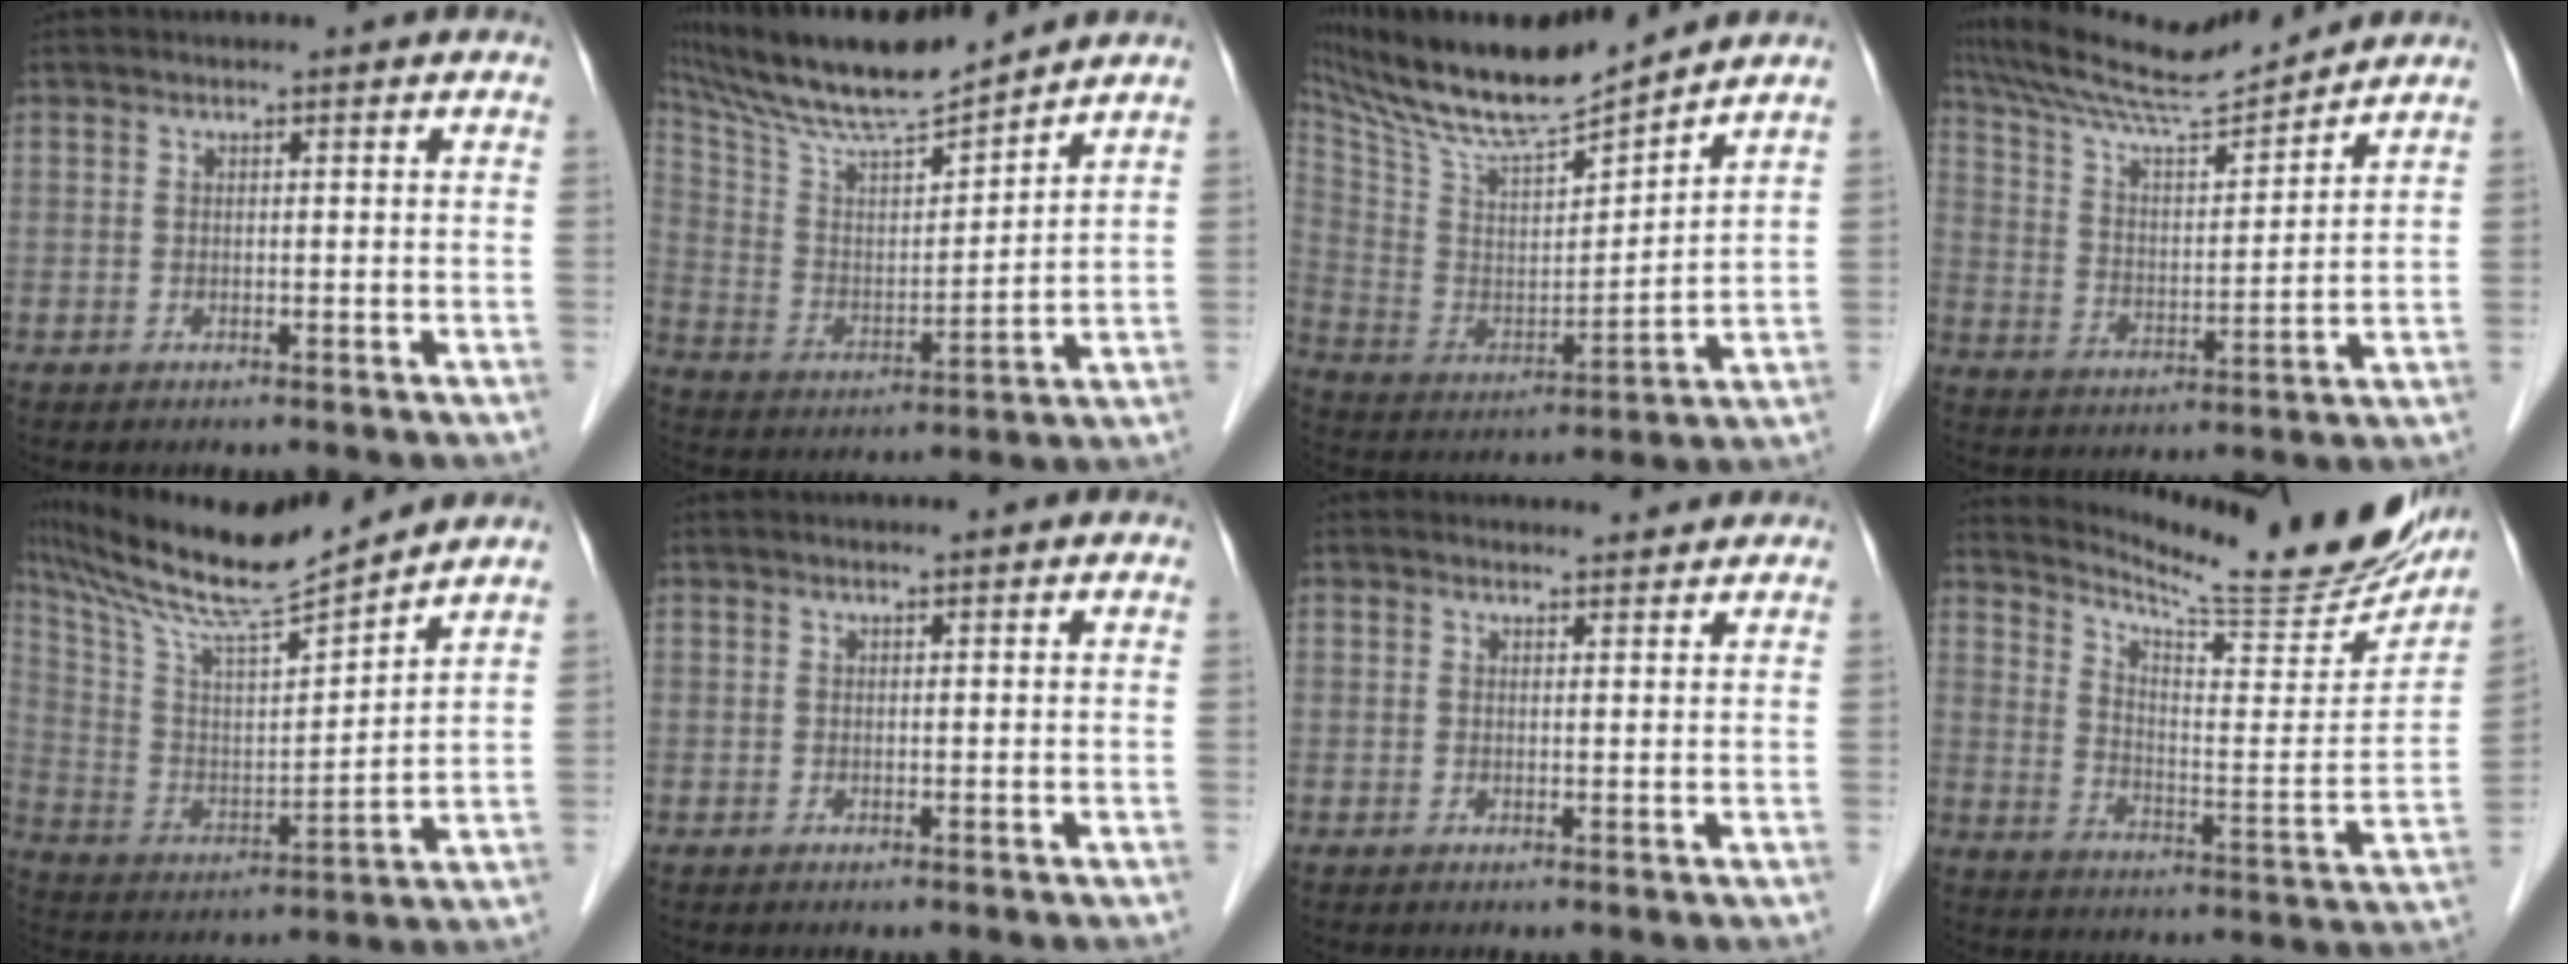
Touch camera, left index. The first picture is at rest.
{"total": 15.2, "force": [13.6, 0.6, 6.7], "torque": [-0.131, 0.008, 0.252]}
{"total": 16.7, "force": [15.2, 0.9, 6.8], "torque": [-0.141, -0.006, 0.285]}
{"total": 13.0, "force": [12.5, 0.0, 3.7], "torque": [-0.078, 0.002, 0.223]}
{"total": 14.9, "force": [13.8, -0.8, 5.5], "torque": [-0.120, -0.003, 0.254]}
{"total": 0.6, "force": [0.6, -0.1, 0.1], "torque": [-0.007, 0.006, 0.013]}
{"total": 2.8, "force": [2.8, 0.6, 0.0], "torque": [-0.006, 0.005, 0.034]}
{"total": 21.2, "force": [19.2, 1.5, 8.9], "torque": [-0.140, -0.071, 0.262]}